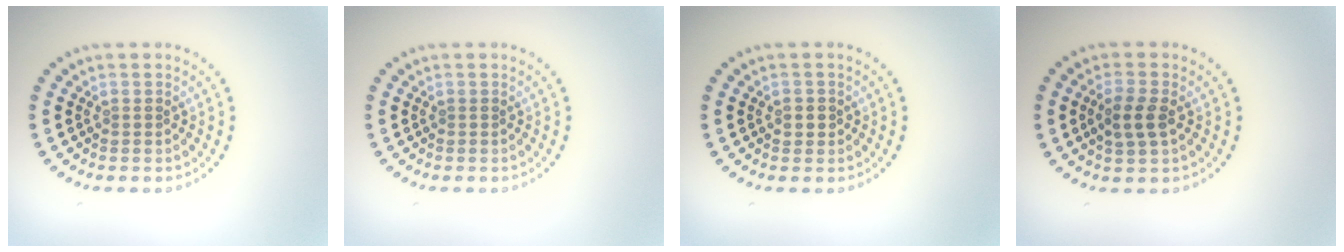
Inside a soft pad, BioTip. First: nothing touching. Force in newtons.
{"total": 0.0}
{"total": 1.1, "press": 1.0, "slide": 0.3}
{"total": 2.6, "press": 2.5, "slide": 0.7}